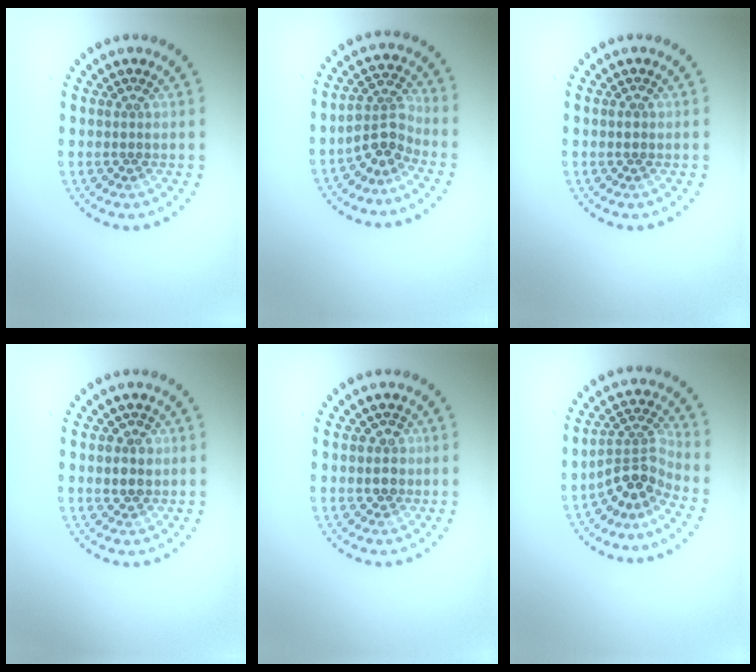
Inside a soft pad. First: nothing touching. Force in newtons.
{"total": 2.9, "press": 2.4, "slide": 1.7}
{"total": 0.8, "press": 0.8, "slide": 0.1}
{"total": 1.5, "press": 1.5, "slide": 0.5}
{"total": 1.5, "press": 1.3, "slide": 0.8}
{"total": 4.0, "press": 2.6, "slide": 3.0}